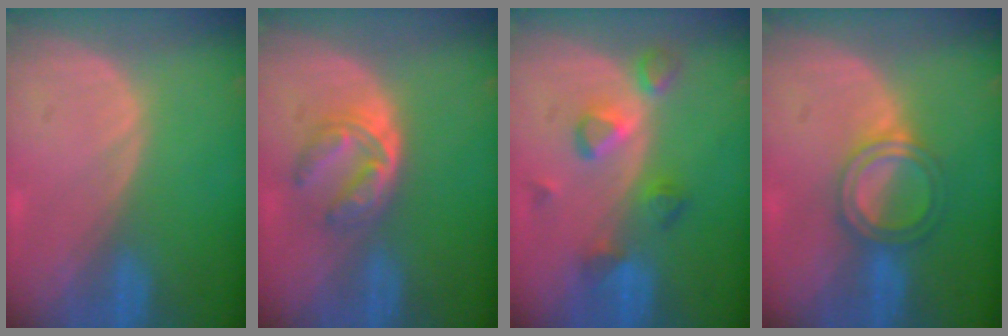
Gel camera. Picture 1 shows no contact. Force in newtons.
{"total": 6.1, "press": 5.2, "slide": 3.2}
{"total": 5.5, "press": 5.5, "slide": 0.7}
{"total": 4.9, "press": 4.9, "slide": 0.3}